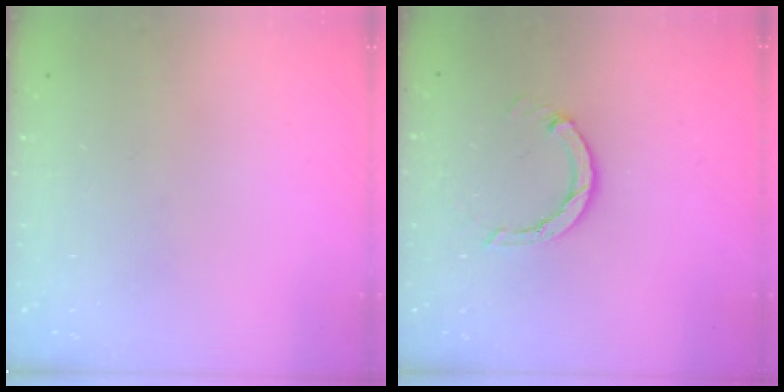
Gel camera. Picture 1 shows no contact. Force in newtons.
{"total": 4.4, "press": 4.3, "slide": 0.5}